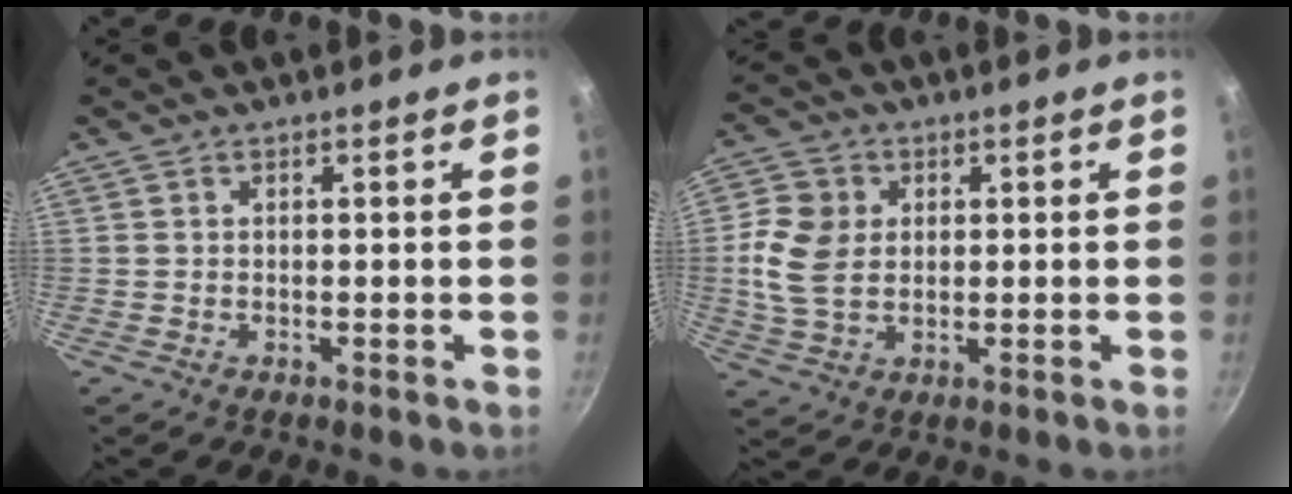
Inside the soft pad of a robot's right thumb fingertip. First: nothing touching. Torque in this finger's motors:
{"motor_torque": [-0.56, 0.46, 0.44, 0.83, 0.08]}